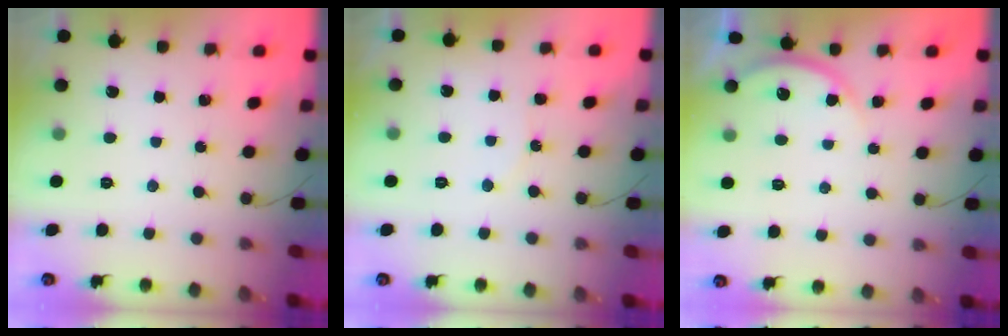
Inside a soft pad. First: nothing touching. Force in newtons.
{"total": 5.1, "press": 5.0, "slide": 0.4}
{"total": 3.0, "press": 2.9, "slide": 0.4}